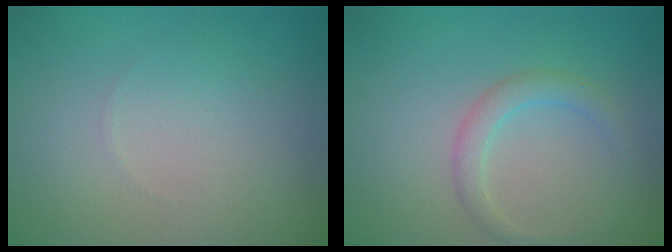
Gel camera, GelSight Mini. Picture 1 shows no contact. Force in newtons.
{"total": 2.0, "press": 2.0, "slide": 0.2}